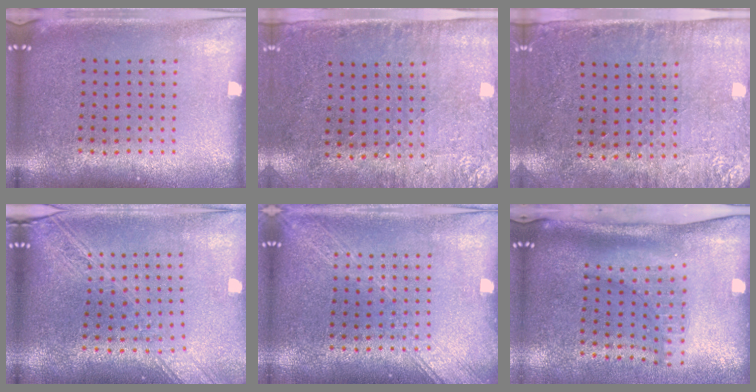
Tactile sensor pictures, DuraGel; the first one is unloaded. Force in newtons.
{"total": 2.8, "press": 2.3, "slide": 1.6}
{"total": 2.8, "press": 2.3, "slide": 1.6}
{"total": 2.3, "press": 1.9, "slide": 1.2}
{"total": 1.7, "press": 1.7, "slide": 0.2}
{"total": 2.1, "press": 1.5, "slide": 1.5}